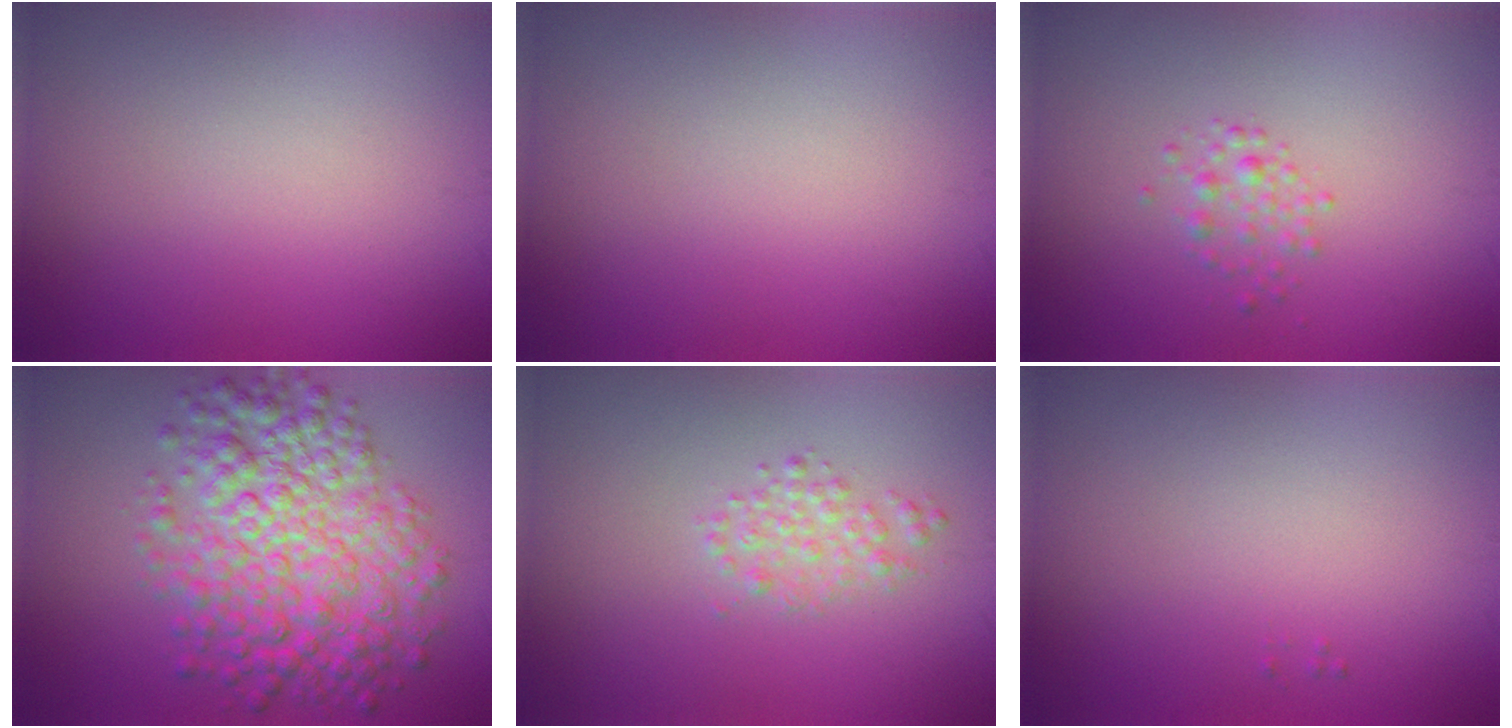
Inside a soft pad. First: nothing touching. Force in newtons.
{"total": 0.0}
{"total": 1.4, "press": 1.4, "slide": 0.1}
{"total": 8.5, "press": 8.5, "slide": 0.0}
{"total": 1.6, "press": 1.6, "slide": 0.1}
{"total": 0.0}